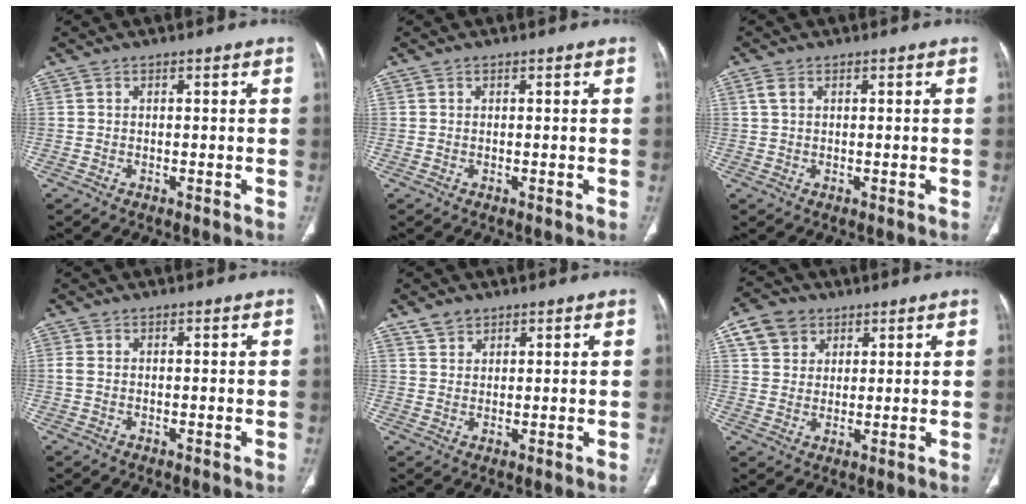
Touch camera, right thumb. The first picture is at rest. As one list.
[{"total": 0.0}, {"total": 1.8, "force": [0.7, 1.1, 1.3], "torque": [-0.032, 0.008, 0.020]}, {"total": 1.1, "force": [0.0, 0.7, 0.9], "torque": [-0.024, 0.001, 0.000]}, {"total": 3.1, "force": [2.2, 2.0, 0.9], "torque": [-0.005, -0.007, 0.043]}, {"total": 7.5, "force": [3.6, 6.1, 2.5], "torque": [-0.023, -0.005, 0.067]}]